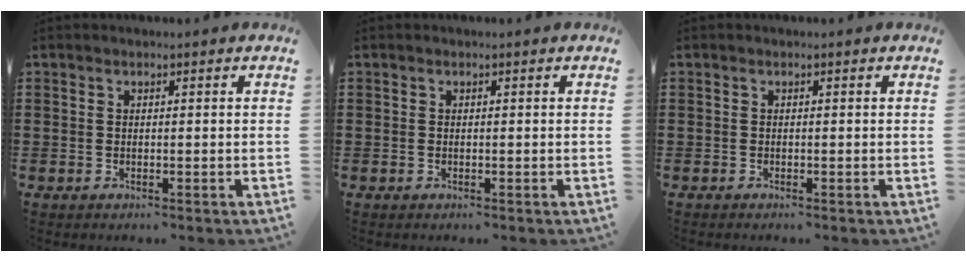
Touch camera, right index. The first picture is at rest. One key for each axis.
{"total": 0.0}
{"total": 0.0}